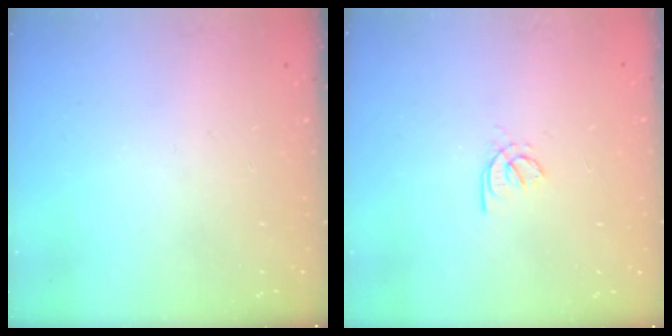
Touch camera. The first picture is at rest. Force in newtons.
{"total": 2.1, "press": 2.1, "slide": 0.6}